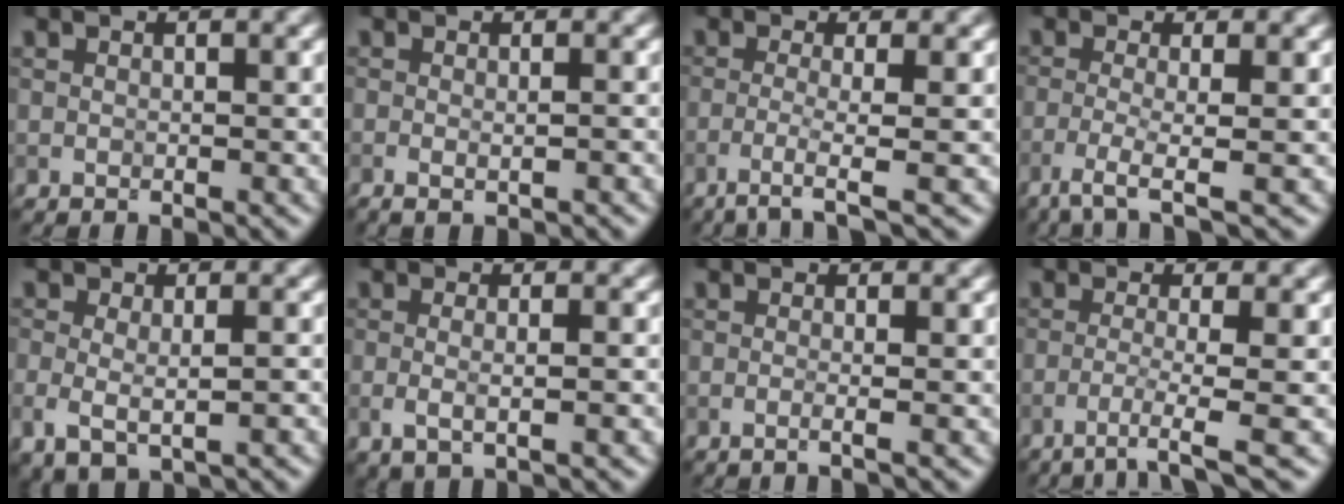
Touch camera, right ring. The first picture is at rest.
{"total": 1.6, "force": [-0.4, 0.6, 1.4], "torque": [-0.019, 0.000, -0.005]}
{"total": 3.2, "force": [-1.4, 0.4, 2.8], "torque": [-0.048, -0.001, -0.043]}
{"total": 4.0, "force": [-2.0, 0.8, 3.4], "torque": [-0.063, -0.006, -0.053]}
{"total": 3.5, "force": [-0.6, 2.1, 2.8], "torque": [-0.054, -0.010, -0.007]}
{"total": 3.0, "force": [-0.2, 1.1, 2.7], "torque": [-0.040, -0.007, -0.006]}
{"total": 2.1, "force": [0.0, 1.0, 1.8], "torque": [-0.005, -0.007, -0.027]}
{"total": 3.5, "force": [-1.5, 0.4, 3.1], "torque": [-0.051, -0.001, -0.041]}